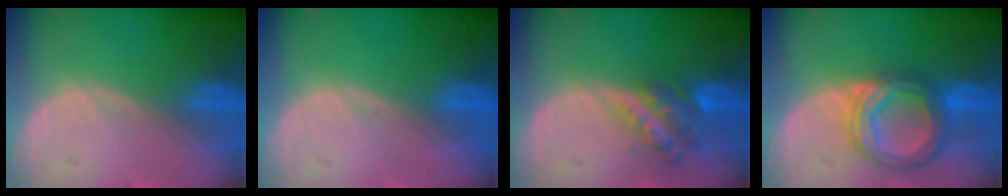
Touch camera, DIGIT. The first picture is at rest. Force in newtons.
{"total": 0.0}
{"total": 5.8, "press": 5.1, "slide": 2.8}
{"total": 7.6, "press": 7.5, "slide": 0.6}